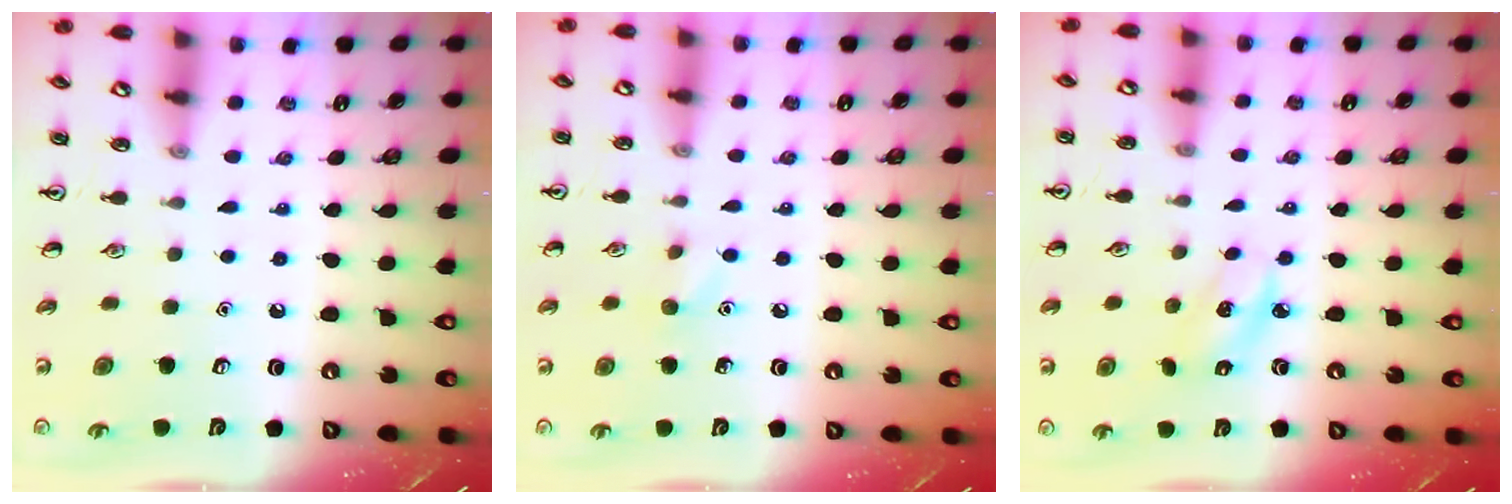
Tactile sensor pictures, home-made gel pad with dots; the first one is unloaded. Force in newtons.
{"total": 5.4, "press": 5.2, "slide": 1.7}
{"total": 3.0, "press": 3.0, "slide": 0.5}